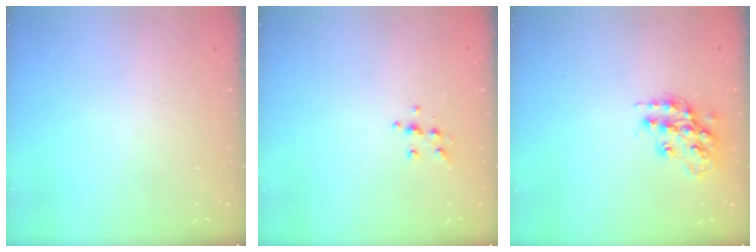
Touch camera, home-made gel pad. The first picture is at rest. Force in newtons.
{"total": 5.7, "press": 5.7, "slide": 0.9}
{"total": 15.0, "press": 15.0, "slide": 1.2}